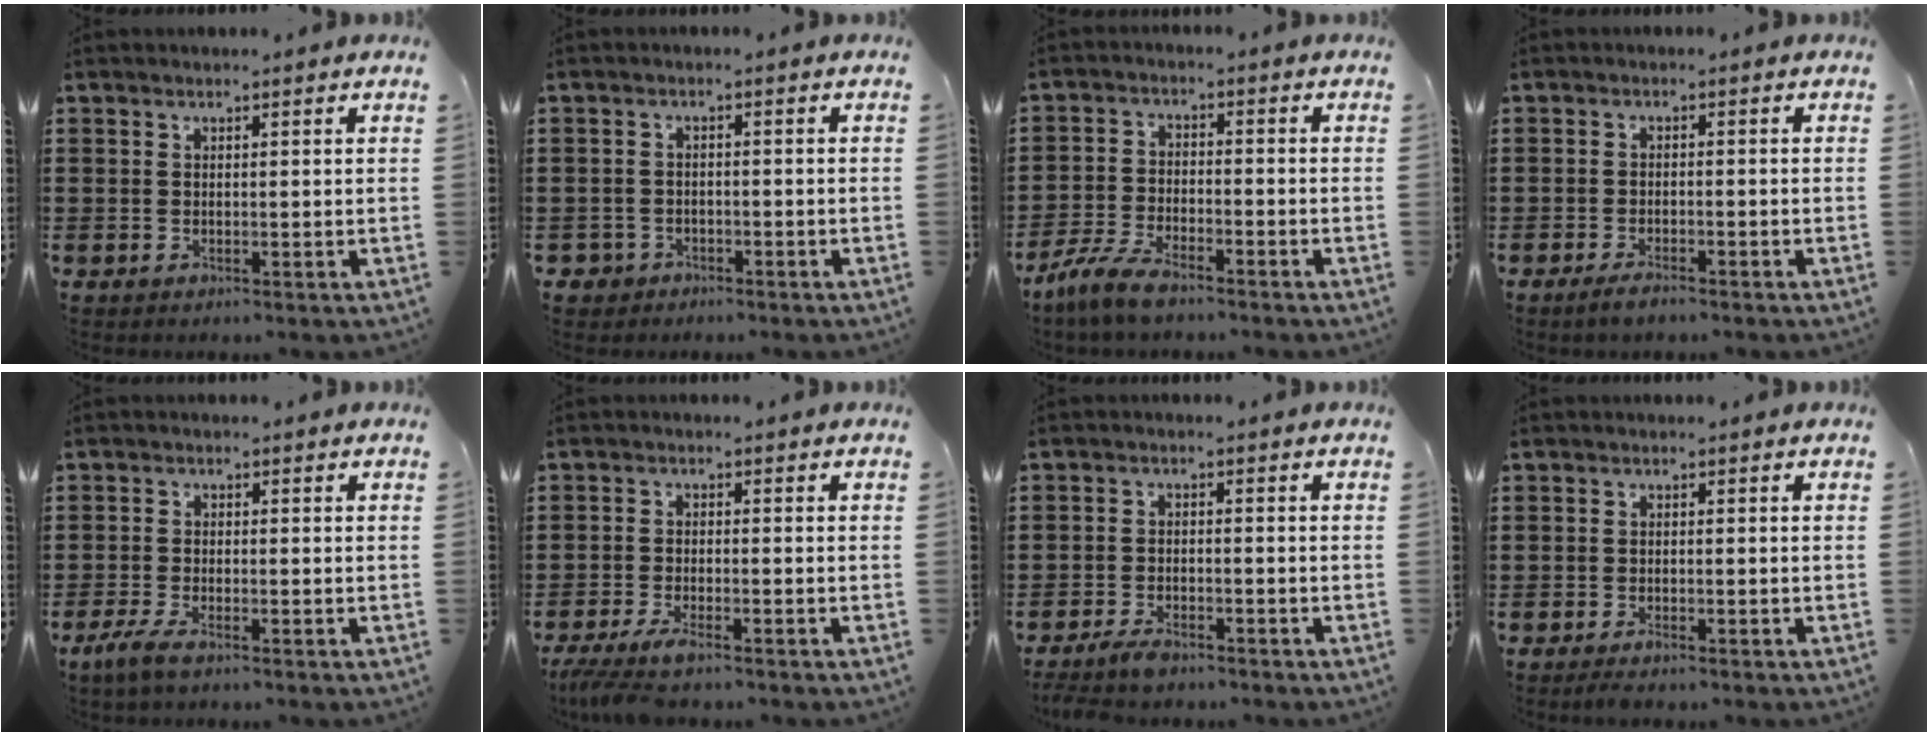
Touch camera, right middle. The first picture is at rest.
{"total": 2.1, "force": [-1.8, 1.1, -0.1], "torque": [-0.006, 0.000, -0.040]}
{"total": 5.6, "force": [-4.8, 1.1, 2.8], "torque": [-0.072, -0.005, -0.095]}
{"total": 2.0, "force": [-1.6, 0.4, 1.1], "torque": [-0.019, 0.002, -0.029]}
{"total": 3.0, "force": [-2.2, 0.6, 1.9], "torque": [-0.053, -0.007, -0.046]}
{"total": 3.7, "force": [-3.0, 0.3, 2.1], "torque": [-0.056, -0.014, -0.062]}
{"total": 2.8, "force": [-2.6, 0.6, 1.0], "torque": [-0.026, 0.002, -0.055]}
{"total": 0.7, "force": [-0.6, 0.1, 0.4], "torque": [-0.008, -0.005, -0.011]}